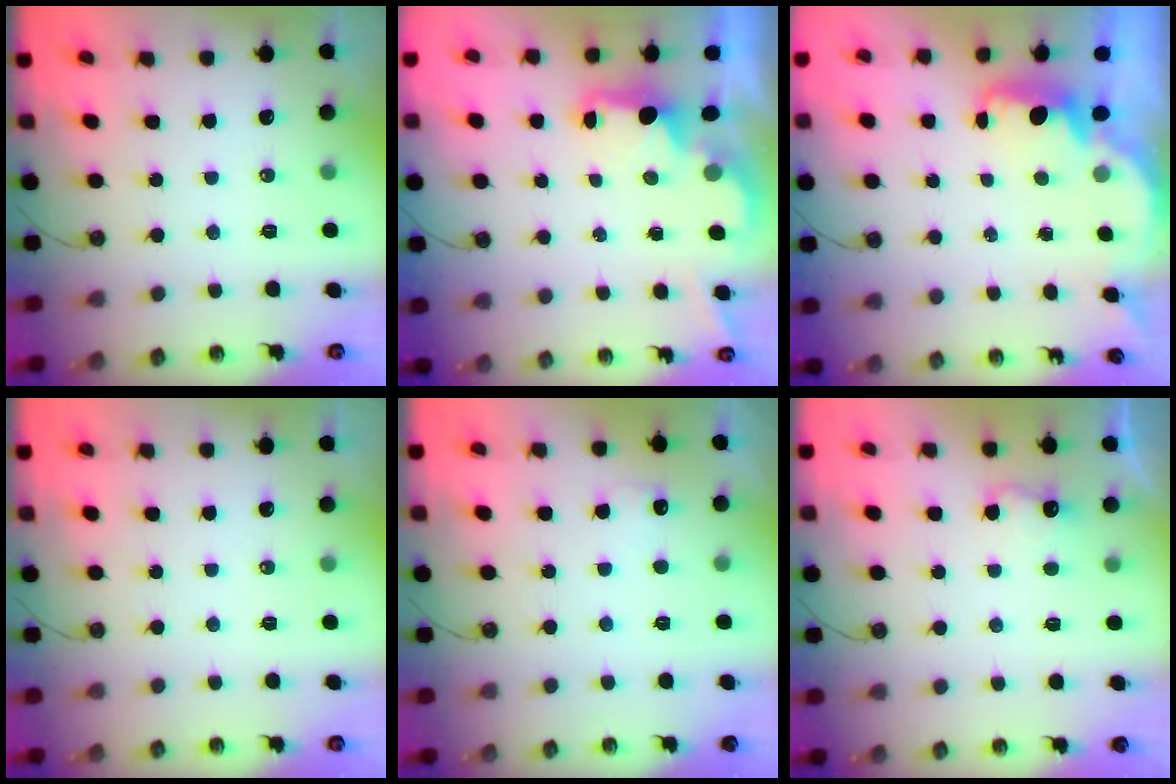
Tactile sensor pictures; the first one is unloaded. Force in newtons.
{"total": 1.9, "press": 1.7, "slide": 0.7}
{"total": 2.4, "press": 2.3, "slide": 0.6}
{"total": 0.0}
{"total": 4.7, "press": 4.5, "slide": 1.2}
{"total": 6.0, "press": 5.9, "slide": 1.1}